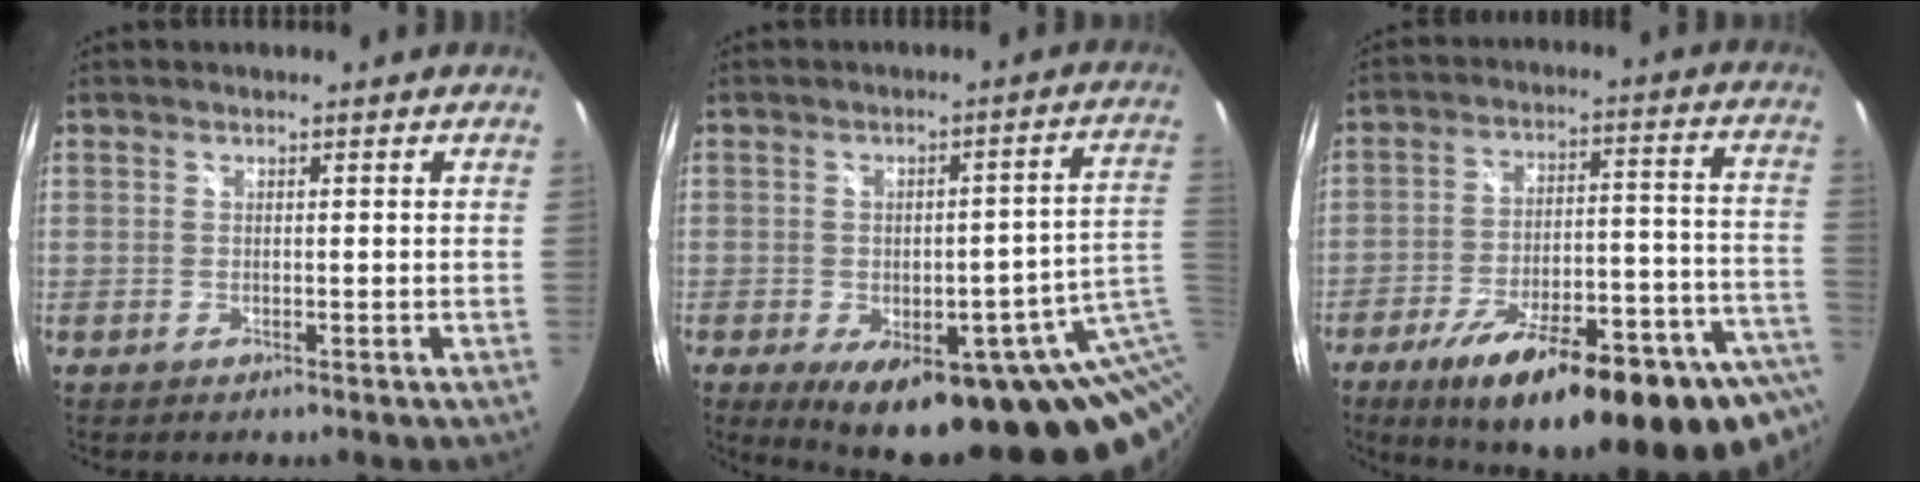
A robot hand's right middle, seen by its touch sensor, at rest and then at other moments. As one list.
[{"total": 24.2, "force": [-11.6, 9.0, 19.2], "torque": [-0.219, -0.010, -0.135]}, {"total": 29.8, "force": [-20.2, 7.2, 20.8], "torque": [-0.284, -0.032, -0.277]}]